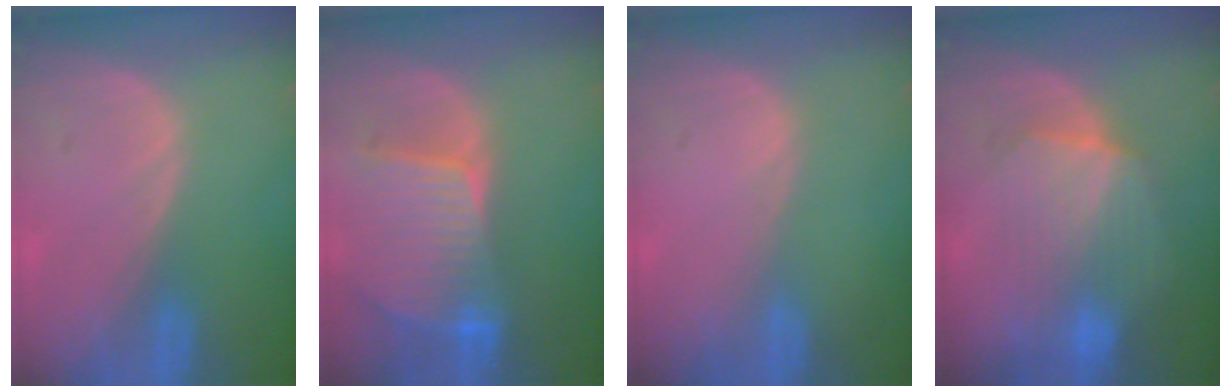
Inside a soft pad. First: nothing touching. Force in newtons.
{"total": 9.3, "press": 8.1, "slide": 4.4}
{"total": 0.0}
{"total": 7.3, "press": 7.3, "slide": 0.2}